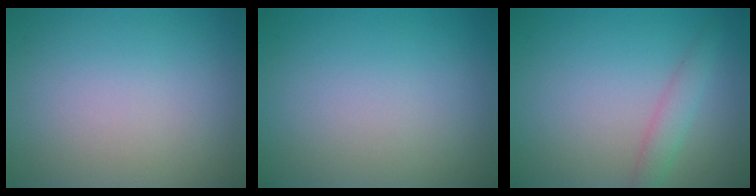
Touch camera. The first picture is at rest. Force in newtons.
{"total": 0.0}
{"total": 1.9, "press": 1.9, "slide": 0.2}